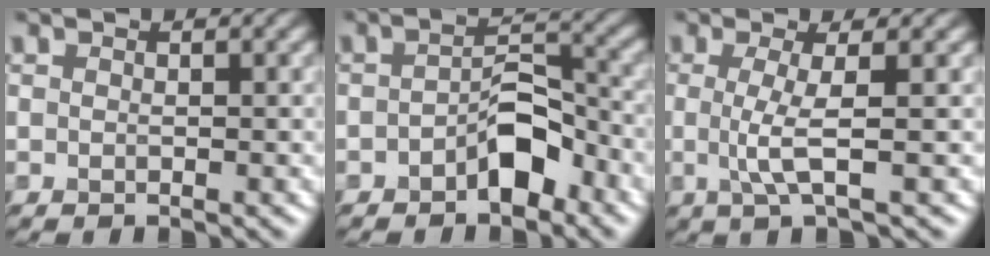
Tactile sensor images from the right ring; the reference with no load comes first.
{"total": 3.2, "force": [-2.4, 0.8, 1.9], "torque": [-0.034, 0.021, -0.032]}
{"total": 2.3, "force": [0.0, 0.0, 2.3], "torque": [-0.054, 0.002, 0.008]}